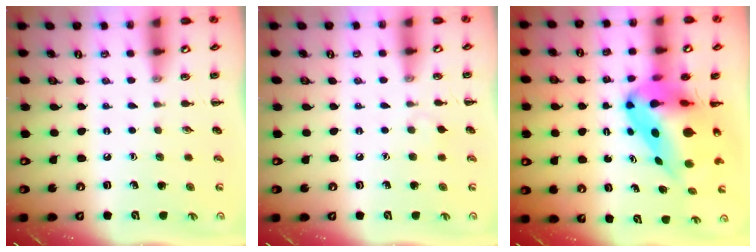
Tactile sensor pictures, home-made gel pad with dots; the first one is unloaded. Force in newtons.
{"total": 2.8, "press": 2.6, "slide": 1.1}
{"total": 11.0, "press": 10.6, "slide": 3.1}